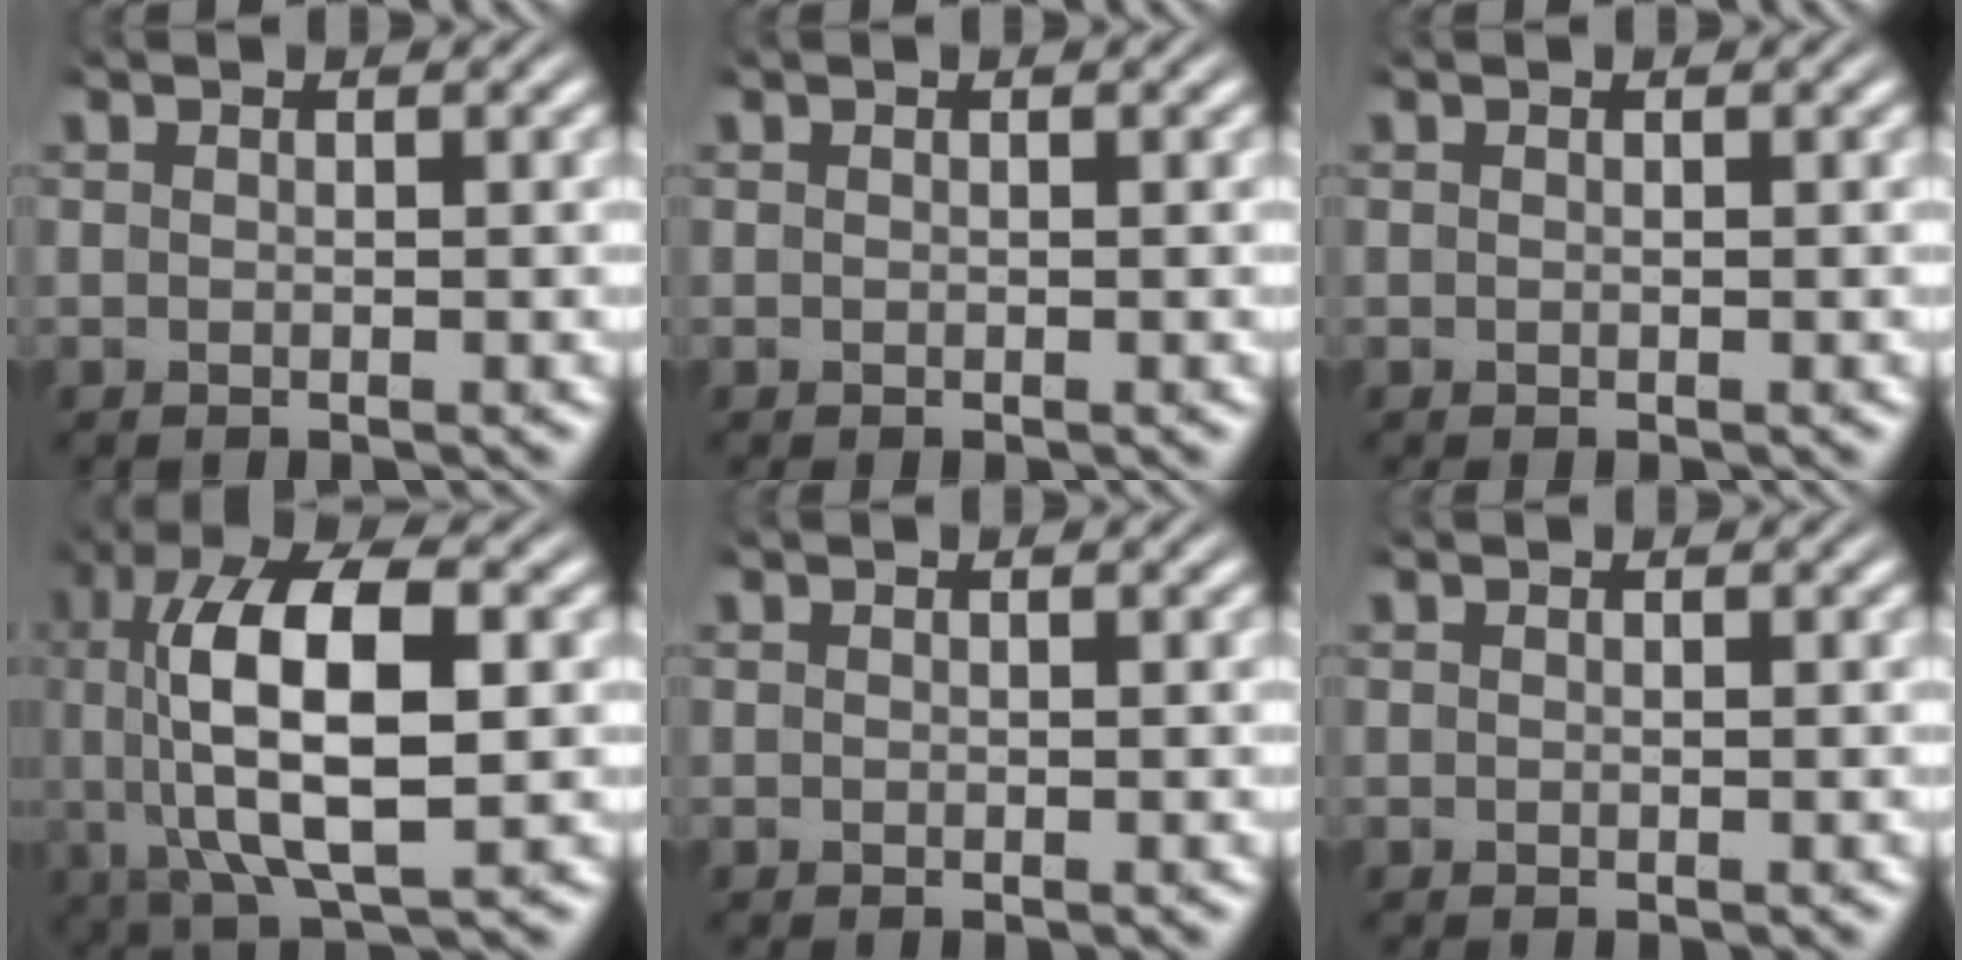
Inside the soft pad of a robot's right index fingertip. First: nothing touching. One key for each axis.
{"total": 0.0}
{"total": 0.0}
{"total": 10.7, "fx": 0.5, "fy": 5.1, "fz": 9.4, "tx": -0.182, "ty": -0.009, "tz": 0.013}
{"total": 0.0}
{"total": 0.0}